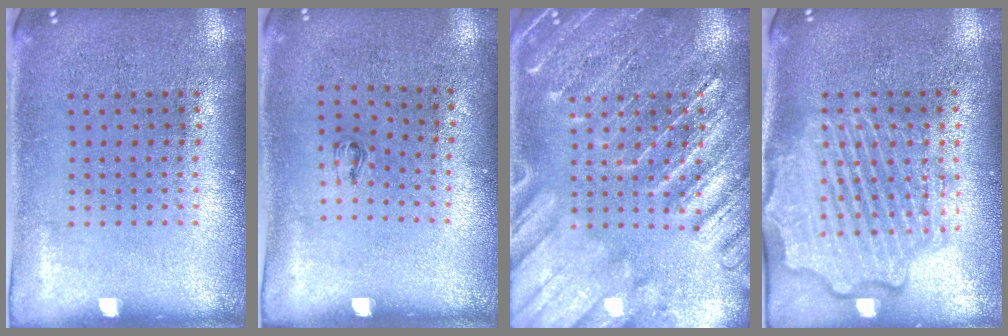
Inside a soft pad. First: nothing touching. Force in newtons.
{"total": 0.6, "press": 0.2, "slide": 0.5}
{"total": 4.9, "press": 4.9, "slide": 0.7}
{"total": 4.4, "press": 4.3, "slide": 0.5}